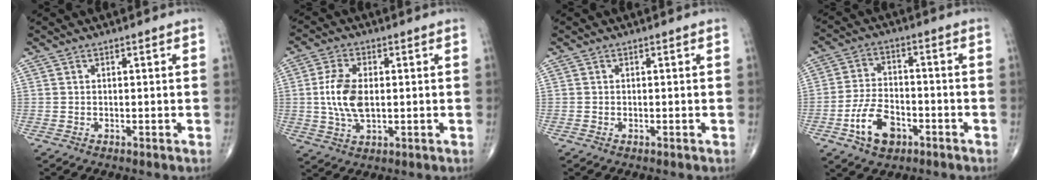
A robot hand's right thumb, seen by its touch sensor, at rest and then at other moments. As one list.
[{"total": 8.6, "force": [0.4, 4.7, 7.2], "torque": [-0.150, -0.002, 0.009]}, {"total": 0.0}, {"total": 9.9, "force": [-4.4, 6.0, 6.5], "torque": [-0.110, 0.025, -0.078]}]